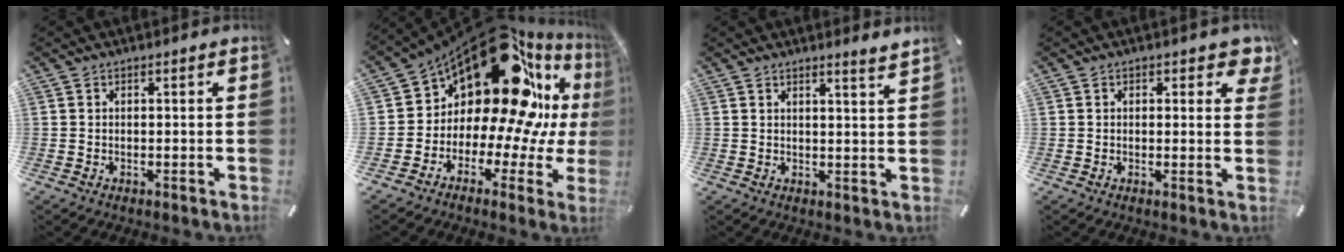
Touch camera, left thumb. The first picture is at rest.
{"total": 23.4, "force": [12.4, 11.7, 16.1], "torque": [-0.266, -0.119, 0.215]}
{"total": 3.0, "force": [2.7, -0.6, 0.9], "torque": [-0.015, -0.024, 0.047]}
{"total": 2.8, "force": [1.5, 1.7, 1.6], "torque": [-0.008, -0.004, 0.019]}